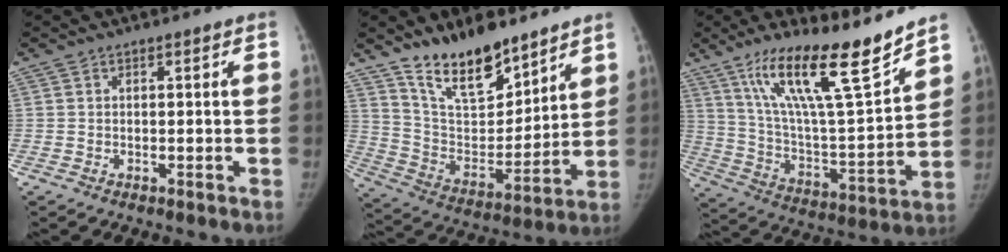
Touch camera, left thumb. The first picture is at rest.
{"total": 17.0, "force": [12.7, 7.0, 8.8], "torque": [-0.100, -0.087, 0.234]}
{"total": 22.5, "force": [15.6, 3.5, 15.9], "torque": [-0.246, -0.075, 0.279]}